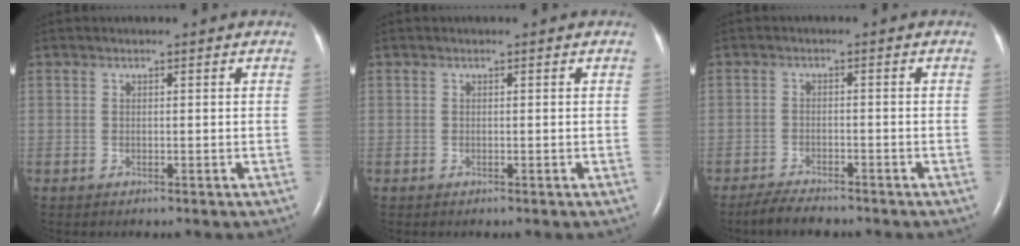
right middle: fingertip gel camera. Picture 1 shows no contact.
{"total": 0.0}
{"total": 4.7, "force": [-4.1, 0.9, 2.0], "torque": [-0.037, -0.012, -0.071]}